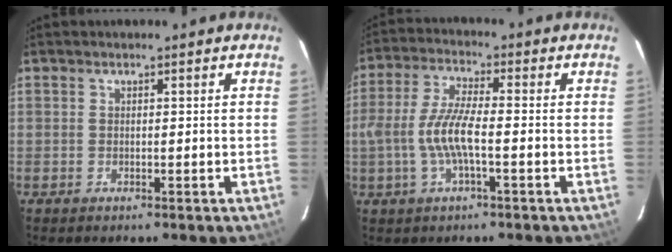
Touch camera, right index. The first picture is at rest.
{"total": 8.1, "force": [-2.0, 1.6, 7.7], "torque": [-0.166, 0.004, -0.036]}